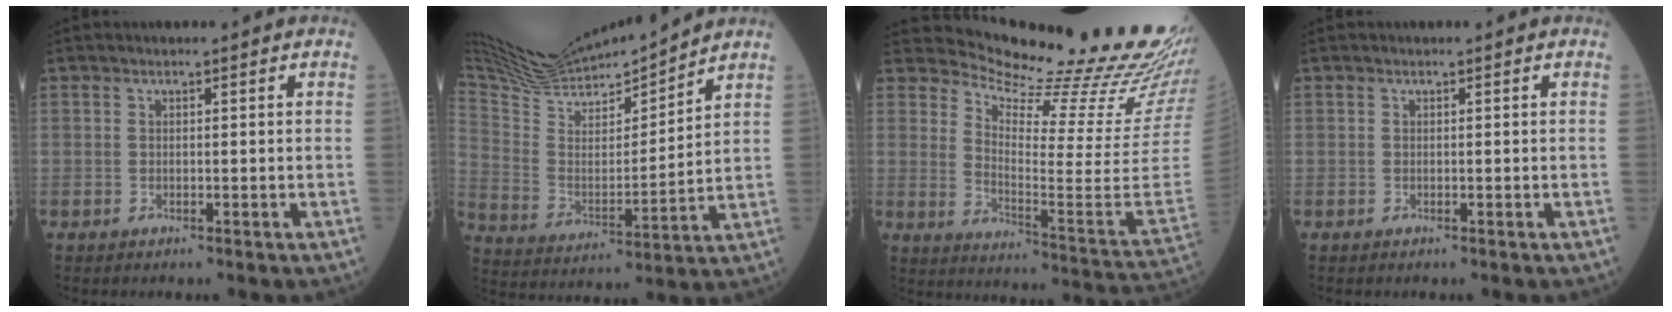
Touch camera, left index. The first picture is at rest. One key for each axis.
{"total": 16.6, "fx": 15.8, "fy": 1.1, "fz": 4.7, "tx": -0.105, "ty": -0.007, "tz": 0.288}
{"total": 24.6, "fx": 23.0, "fy": 1.5, "fz": 8.7, "tx": -0.138, "ty": -0.149, "tz": 0.280}
{"total": 0.0}